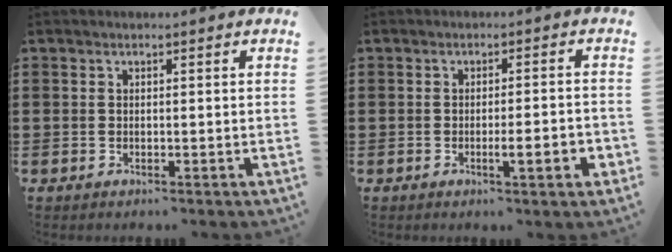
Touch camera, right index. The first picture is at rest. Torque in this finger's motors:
{"motor_torque": [0.65, -0.08, 0.21, 0.02]}